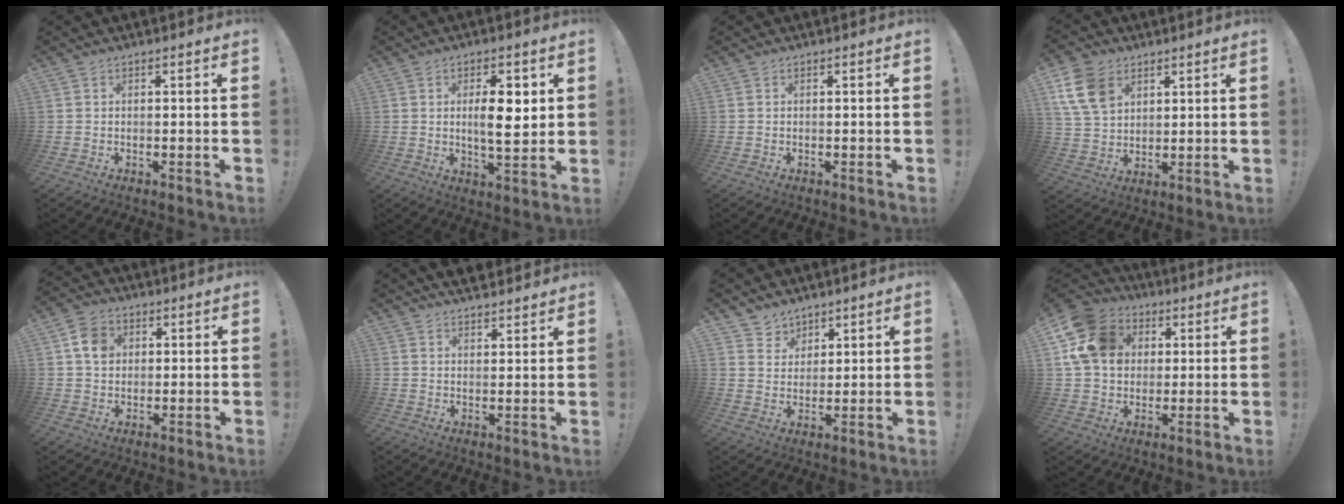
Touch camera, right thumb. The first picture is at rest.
{"total": 8.9, "force": [1.4, 3.2, 8.2], "torque": [-0.123, -0.005, 0.019]}
{"total": 0.0}
{"total": 13.4, "force": [6.3, 9.6, 7.0], "torque": [-0.123, -0.022, 0.129]}
{"total": 7.9, "force": [2.4, 6.3, 4.0], "torque": [-0.055, 0.004, 0.049]}
{"total": 4.2, "force": [3.8, 1.6, 0.7], "torque": [-0.006, -0.023, 0.070]}
{"total": 5.4, "force": [4.1, 3.5, -0.2], "torque": [0.003, -0.039, 0.080]}
{"total": 16.5, "force": [4.2, 13.4, 8.7], "torque": [-0.153, -0.007, 0.084]}